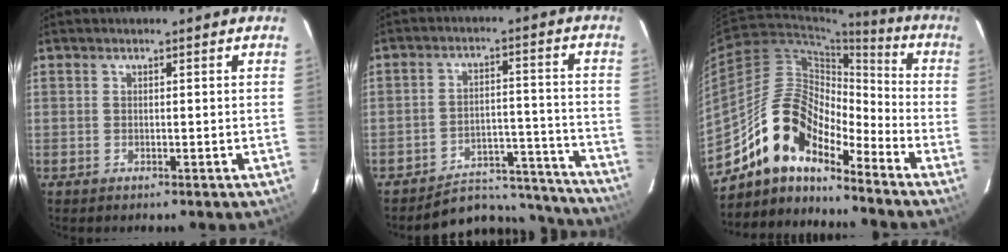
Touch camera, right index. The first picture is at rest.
{"total": 16.4, "force": [-15.3, 5.6, 1.7], "torque": [-0.023, 0.063, -0.197]}
{"total": 14.2, "force": [-11.4, 5.0, 7.0], "torque": [-0.123, 0.015, -0.221]}